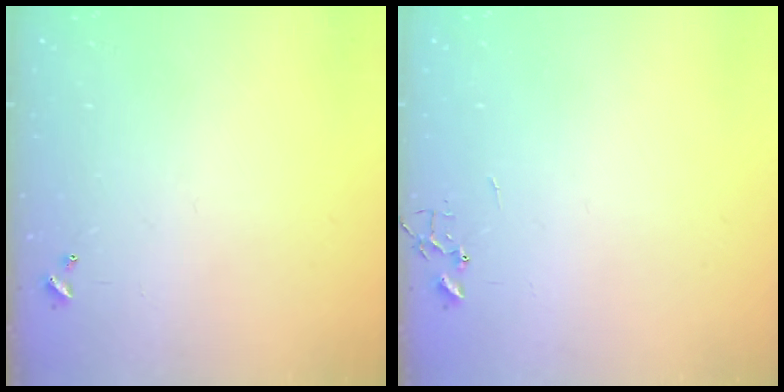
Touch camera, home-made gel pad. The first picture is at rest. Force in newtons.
{"total": 0.0}